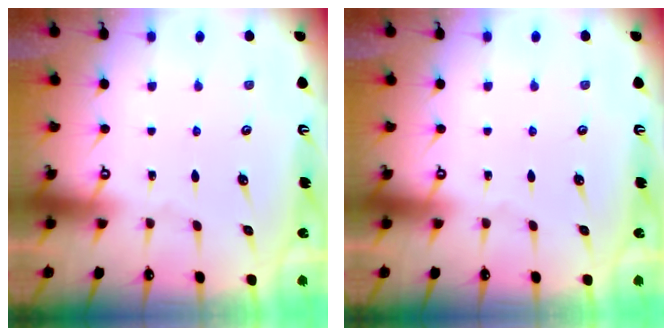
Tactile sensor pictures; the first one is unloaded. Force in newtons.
{"total": 0.0}